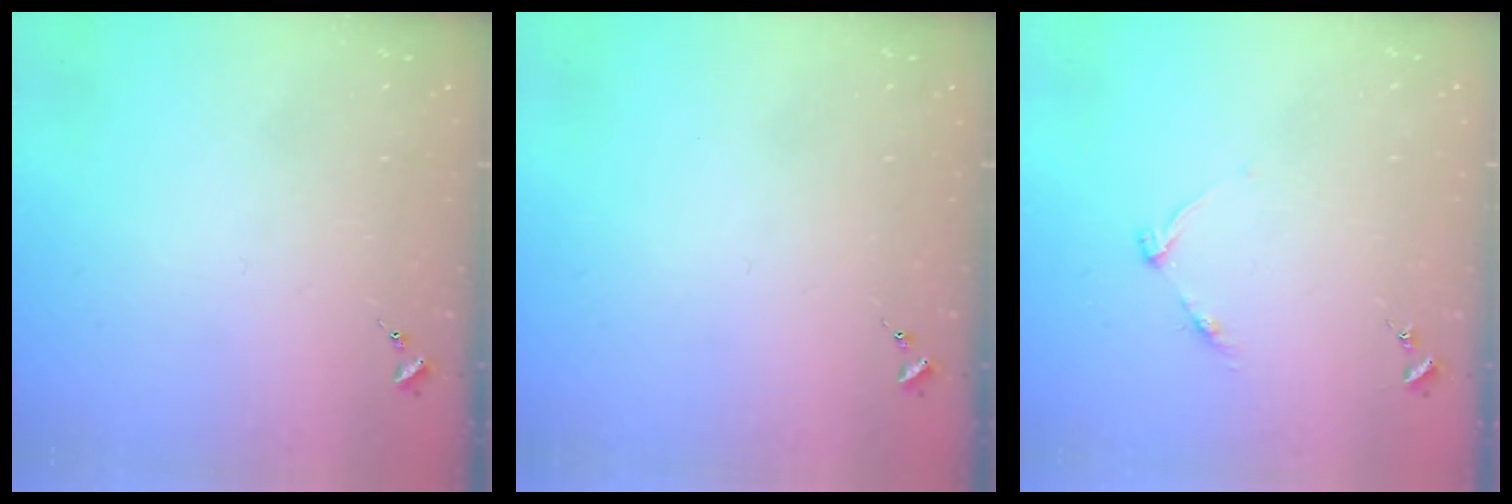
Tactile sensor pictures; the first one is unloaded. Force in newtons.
{"total": 0.0}
{"total": 4.6, "press": 4.6, "slide": 0.5}